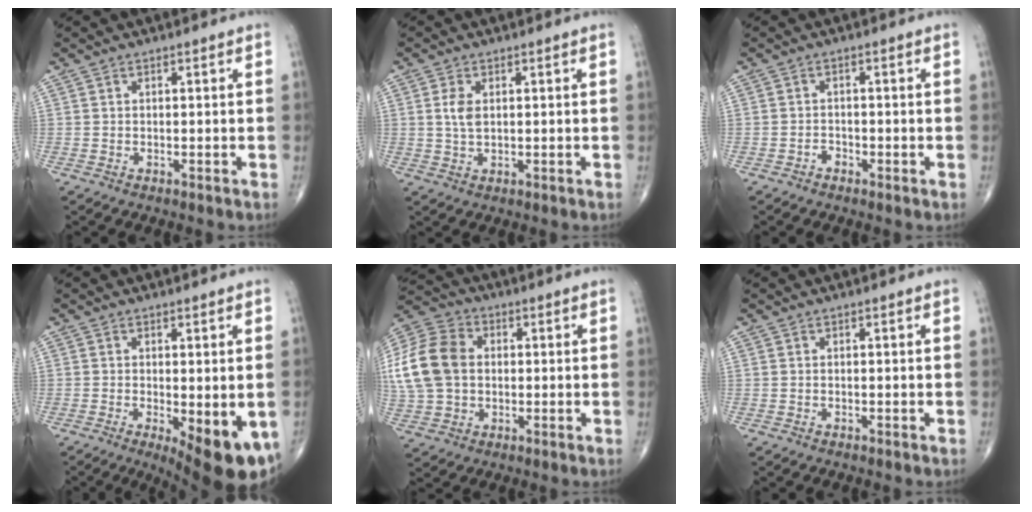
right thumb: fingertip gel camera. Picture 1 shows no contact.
{"total": 3.5, "force": [0.8, 2.0, 2.8], "torque": [-0.055, -0.003, 0.017]}
{"total": 1.3, "force": [-0.9, 0.8, 0.3], "torque": [0.000, 0.002, -0.021]}
{"total": 12.6, "force": [-4.3, 4.0, 11.1], "torque": [-0.125, -0.022, -0.052]}
{"total": 16.9, "force": [1.4, 12.6, 11.2], "torque": [-0.249, 0.022, 0.026]}
{"total": 0.0}